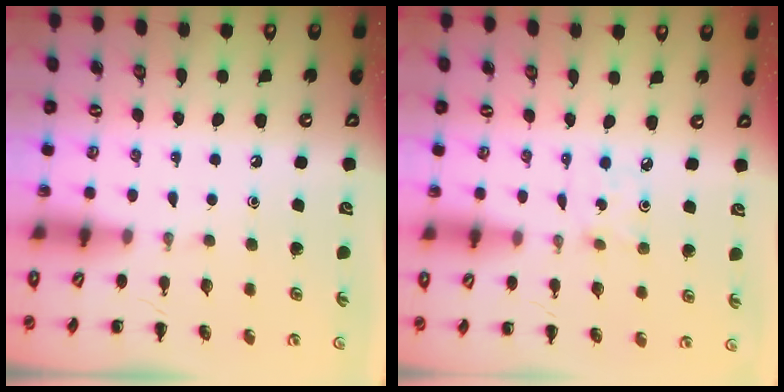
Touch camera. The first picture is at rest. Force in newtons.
{"total": 1.7, "press": 1.6, "slide": 0.6}